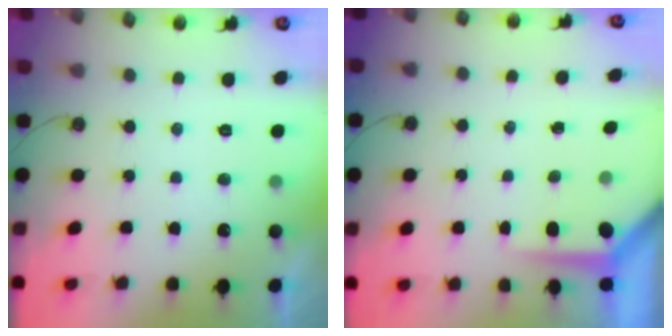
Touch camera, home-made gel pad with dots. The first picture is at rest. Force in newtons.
{"total": 4.0, "press": 4.0, "slide": 0.3}